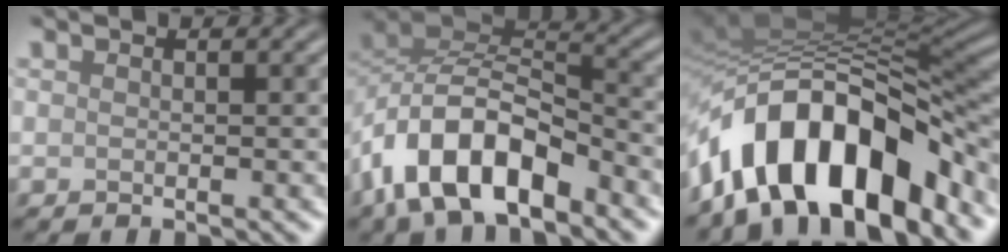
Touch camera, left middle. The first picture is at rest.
{"total": 10.1, "force": [-5.3, 5.0, 6.9], "torque": [-0.120, 0.010, -0.108]}
{"total": 14.1, "force": [-7.1, 6.5, 10.2], "torque": [-0.152, 0.002, -0.121]}